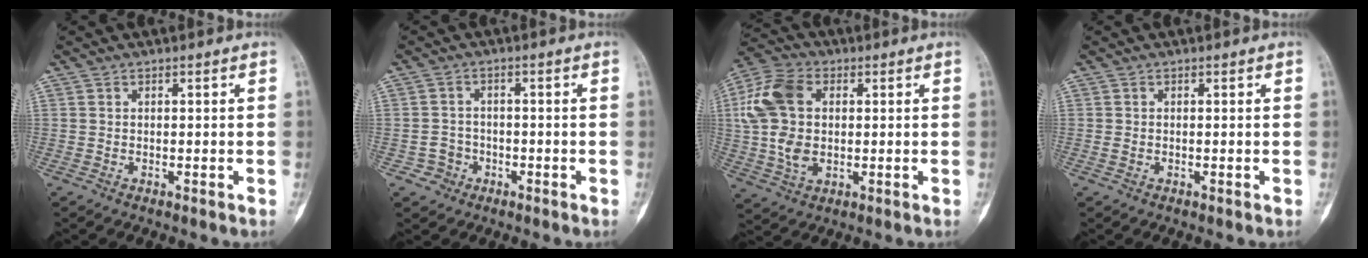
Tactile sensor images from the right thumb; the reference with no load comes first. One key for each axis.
{"total": 3.7, "fx": -1.5, "fy": 3.3, "fz": 0.0, "tx": 0.028, "ty": 0.015, "tz": -0.028}
{"total": 14.1, "fx": 2.0, "fy": 9.6, "fz": 10.2, "tx": -0.198, "ty": 0.013, "tz": 0.033}
{"total": 0.8, "fx": -0.1, "fy": 0.7, "fz": 0.5, "tx": -0.005, "ty": 0.000, "tz": -0.003}